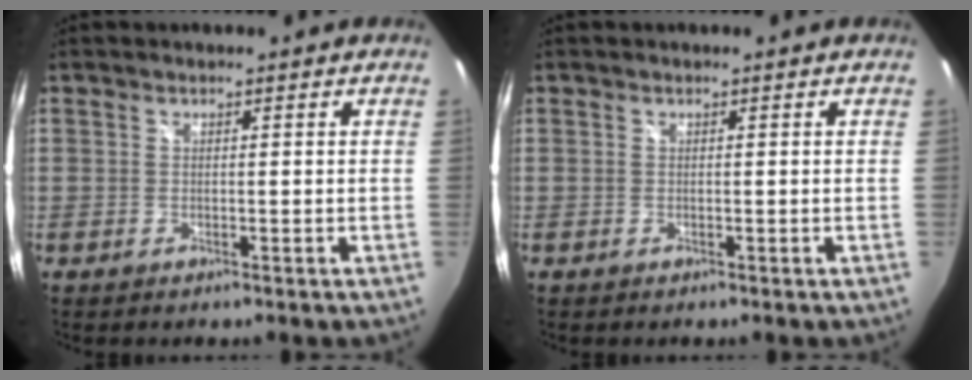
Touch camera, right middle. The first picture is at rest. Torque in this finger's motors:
{"motor_torque": [-0.01, 0.00, 0.00, 0.00]}